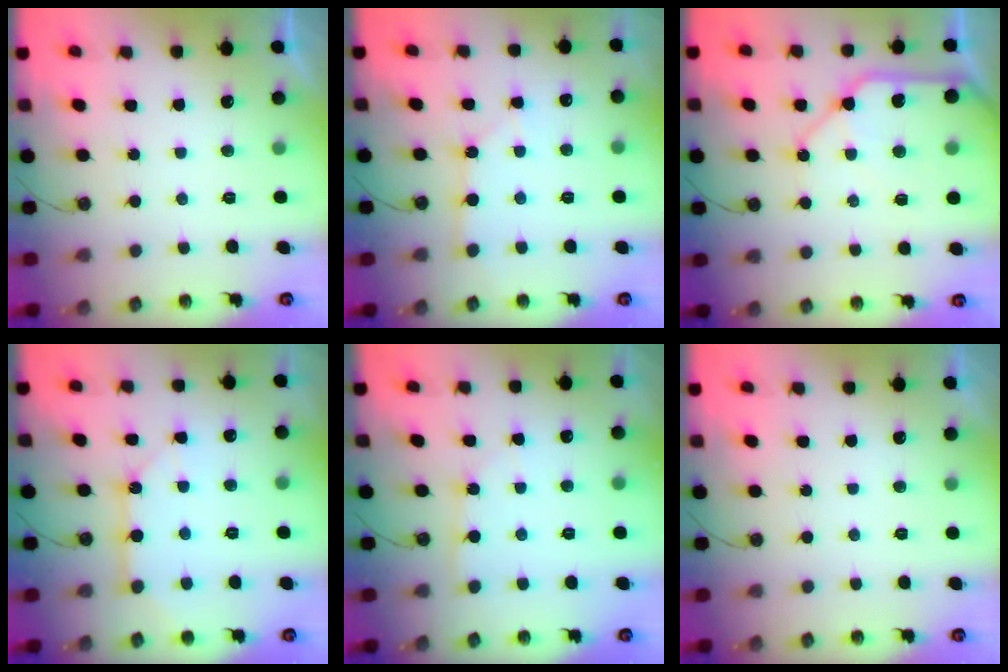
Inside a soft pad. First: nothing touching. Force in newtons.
{"total": 2.9, "press": 2.9, "slide": 0.4}
{"total": 12.0, "press": 11.9, "slide": 1.5}
{"total": 10.4, "press": 10.4, "slide": 0.9}
{"total": 2.6, "press": 2.6, "slide": 0.3}
{"total": 0.0}